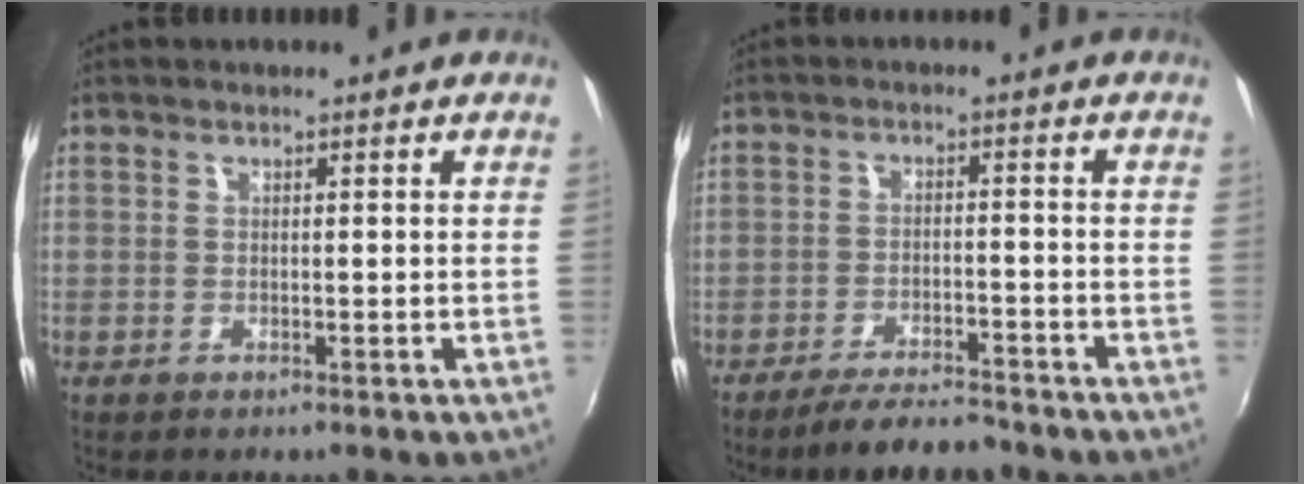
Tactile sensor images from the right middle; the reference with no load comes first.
{"total": 8.1, "force": [-7.1, 1.7, 3.5], "torque": [-0.084, -0.004, -0.108]}